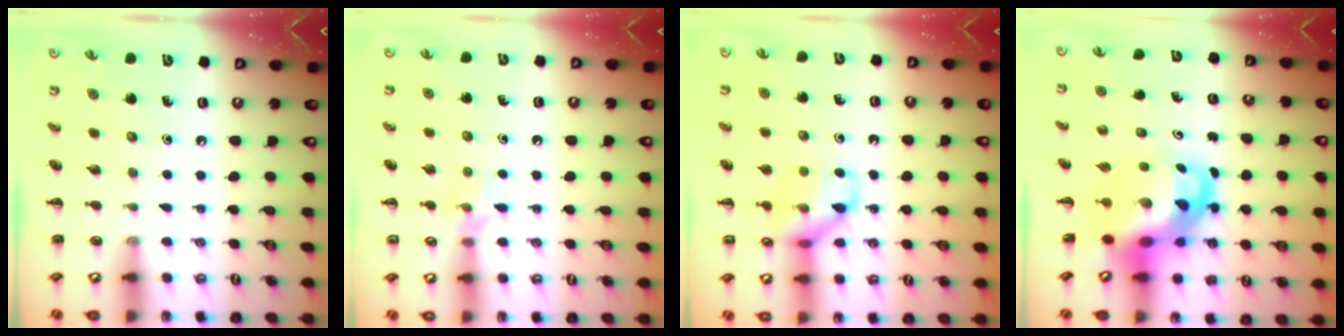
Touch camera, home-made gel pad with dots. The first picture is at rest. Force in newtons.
{"total": 6.7, "press": 6.5, "slide": 1.2}
{"total": 11.1, "press": 11.1, "slide": 0.6}
{"total": 7.9, "press": 7.5, "slide": 2.3}